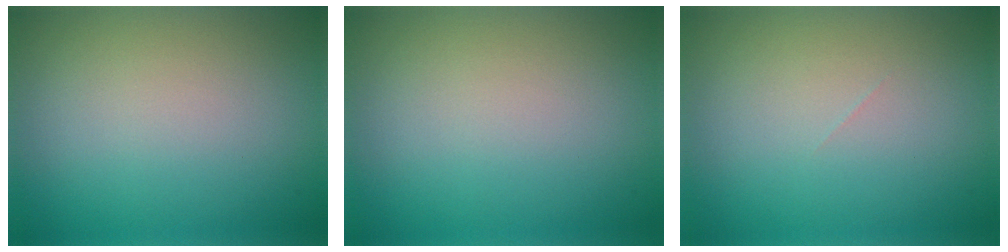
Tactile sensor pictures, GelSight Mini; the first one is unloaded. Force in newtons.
{"total": 0.0}
{"total": 0.0}